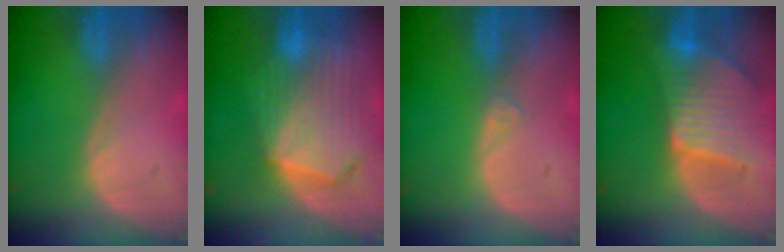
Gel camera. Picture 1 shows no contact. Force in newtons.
{"total": 10.6, "press": 9.2, "slide": 5.2}
{"total": 0.9, "press": 0.8, "slide": 0.2}
{"total": 9.5, "press": 8.3, "slide": 4.6}